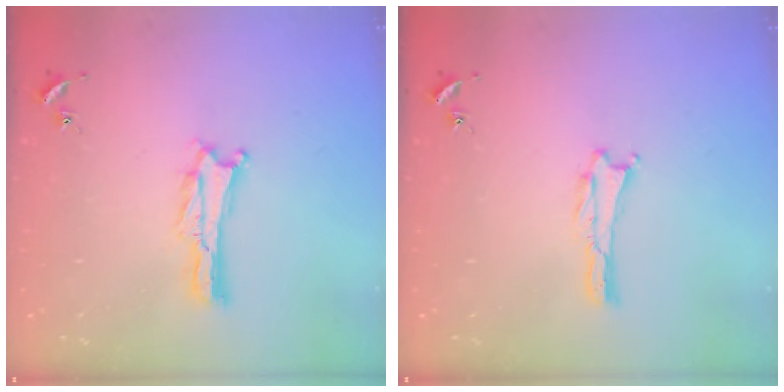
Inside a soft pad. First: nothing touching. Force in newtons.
{"total": 0.0}